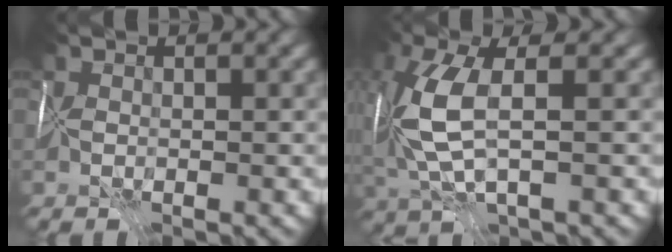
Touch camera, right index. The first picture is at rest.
{"total": 6.3, "force": [0.8, 2.4, 5.7], "torque": [-0.154, 0.008, 0.018]}